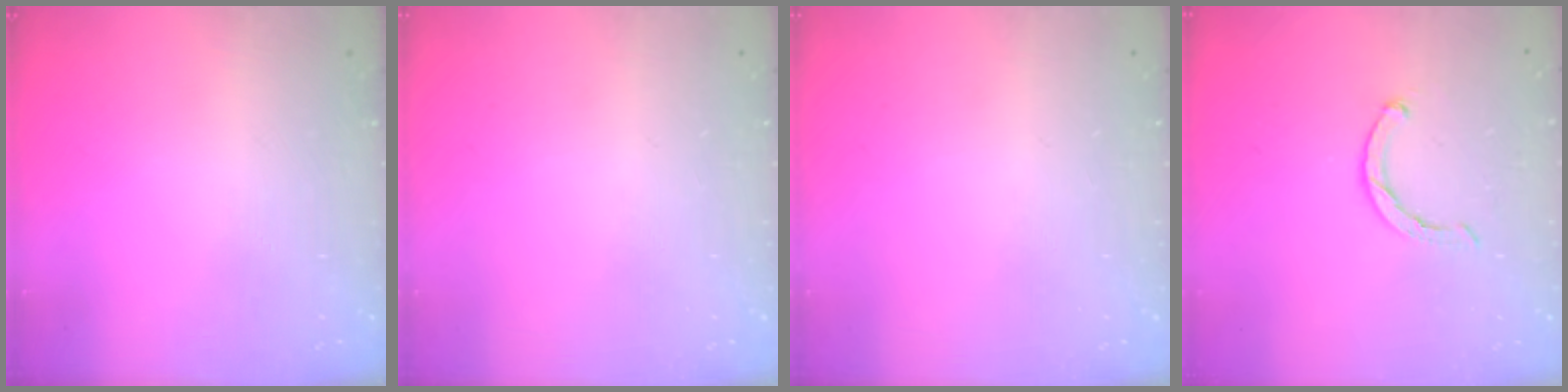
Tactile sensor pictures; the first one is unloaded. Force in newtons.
{"total": 0.0}
{"total": 0.0}
{"total": 2.3, "press": 2.2, "slide": 0.5}